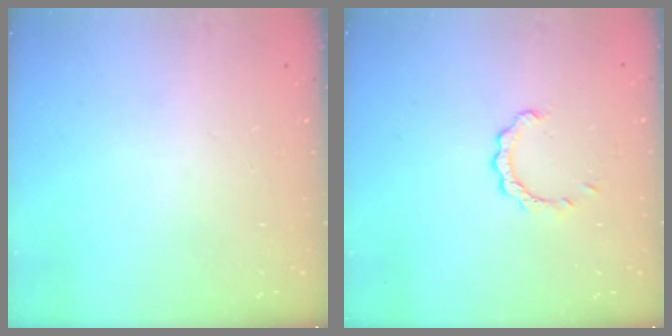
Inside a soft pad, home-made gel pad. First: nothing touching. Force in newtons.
{"total": 2.4, "press": 2.4, "slide": 0.2}